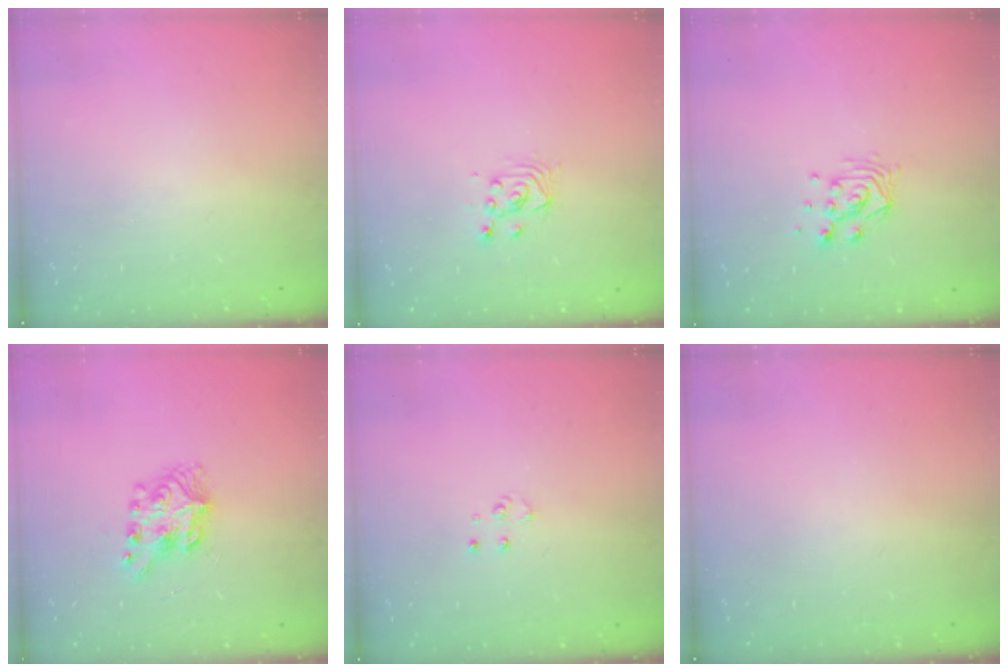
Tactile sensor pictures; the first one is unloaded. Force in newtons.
{"total": 2.6, "press": 2.6, "slide": 0.1}
{"total": 6.2, "press": 6.2, "slide": 0.1}
{"total": 7.9, "press": 7.9, "slide": 0.3}
{"total": 4.0, "press": 4.0, "slide": 0.4}
{"total": 0.0}